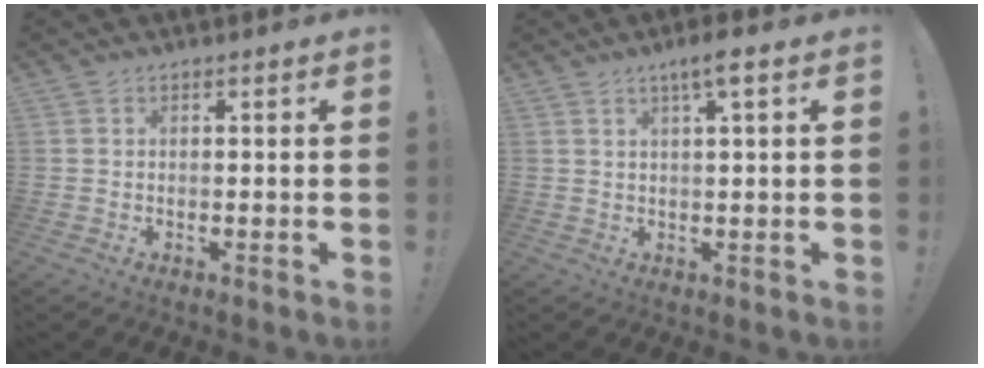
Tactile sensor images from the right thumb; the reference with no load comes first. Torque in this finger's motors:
{"motor_torque": [-0.12, -0.20, 0.22, 0.15, 0.13]}